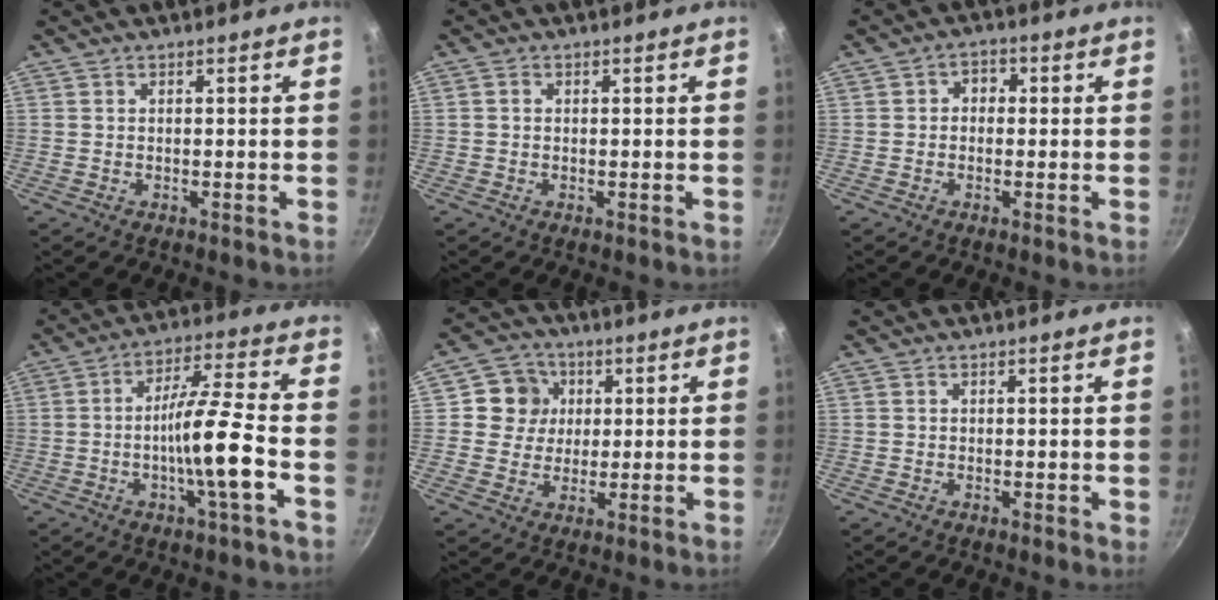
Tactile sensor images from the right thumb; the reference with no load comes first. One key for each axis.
{"total": 0.8, "fx": 0.0, "fy": 0.6, "fz": 0.4, "tx": -0.007, "ty": 0.005, "tz": -0.001}
{"total": 2.8, "fx": 0.0, "fy": 2.3, "fz": 1.6, "tx": -0.010, "ty": 0.008, "tz": -0.006}
{"total": 12.0, "fx": -3.4, "fy": 1.0, "fz": 11.5, "tx": -0.193, "ty": 0.029, "tz": -0.064}
{"total": 7.7, "fx": 1.8, "fy": 7.2, "fz": 2.1, "tx": 0.003, "ty": 0.007, "tz": 0.019}
{"total": 0.5, "fx": 0.1, "fy": 0.2, "fz": 0.5, "tx": -0.005, "ty": -0.002, "tz": 0.000}